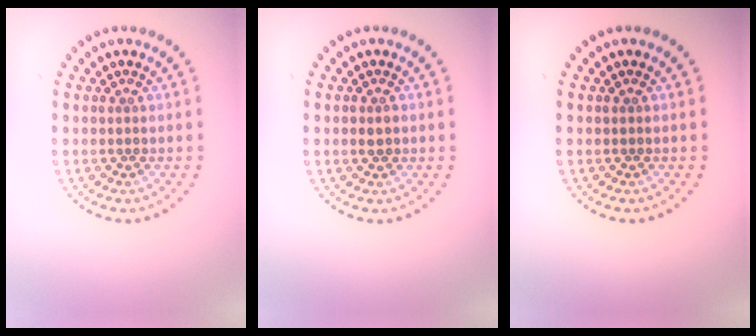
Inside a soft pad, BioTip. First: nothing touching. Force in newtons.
{"total": 1.2, "press": 1.2, "slide": 0.2}
{"total": 0.0}